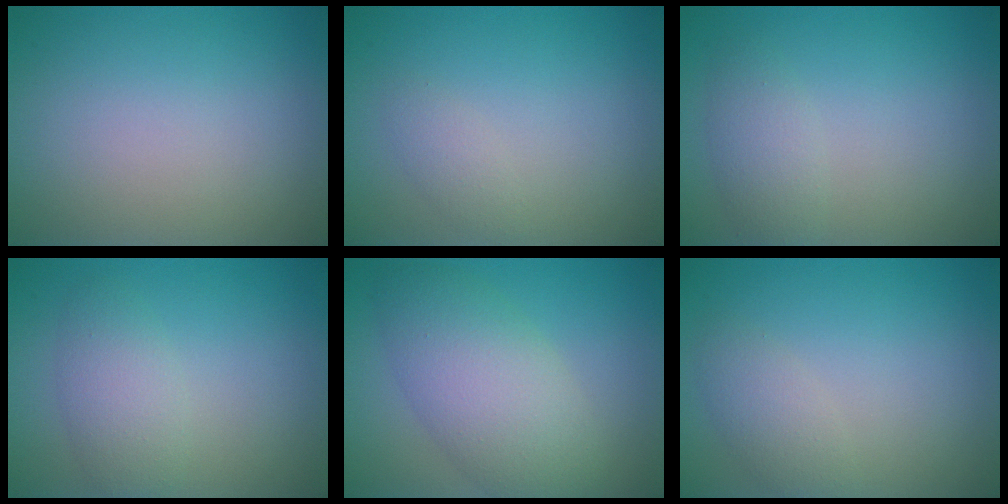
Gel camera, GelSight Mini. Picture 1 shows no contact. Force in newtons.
{"total": 1.1, "press": 1.1, "slide": 0.0}
{"total": 2.1, "press": 2.1, "slide": 0.2}
{"total": 2.9, "press": 2.9, "slide": 0.1}
{"total": 6.7, "press": 6.7, "slide": 0.1}
{"total": 2.0, "press": 2.0, "slide": 0.0}